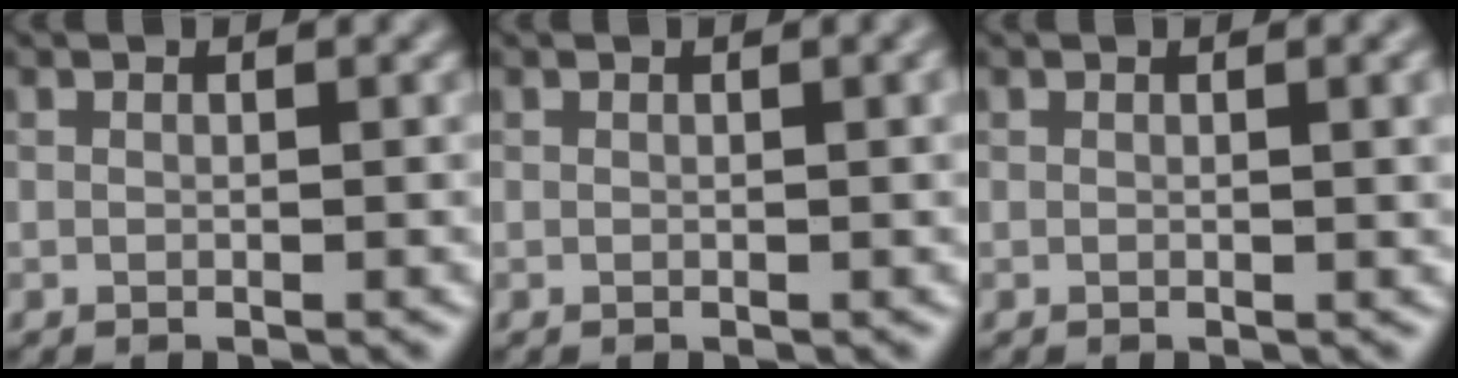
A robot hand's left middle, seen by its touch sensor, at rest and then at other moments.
{"total": 1.1, "force": [0.3, 0.3, 1.0], "torque": [-0.013, 0.004, 0.001]}
{"total": 2.1, "force": [0.5, 0.6, 1.9], "torque": [-0.019, 0.004, 0.005]}